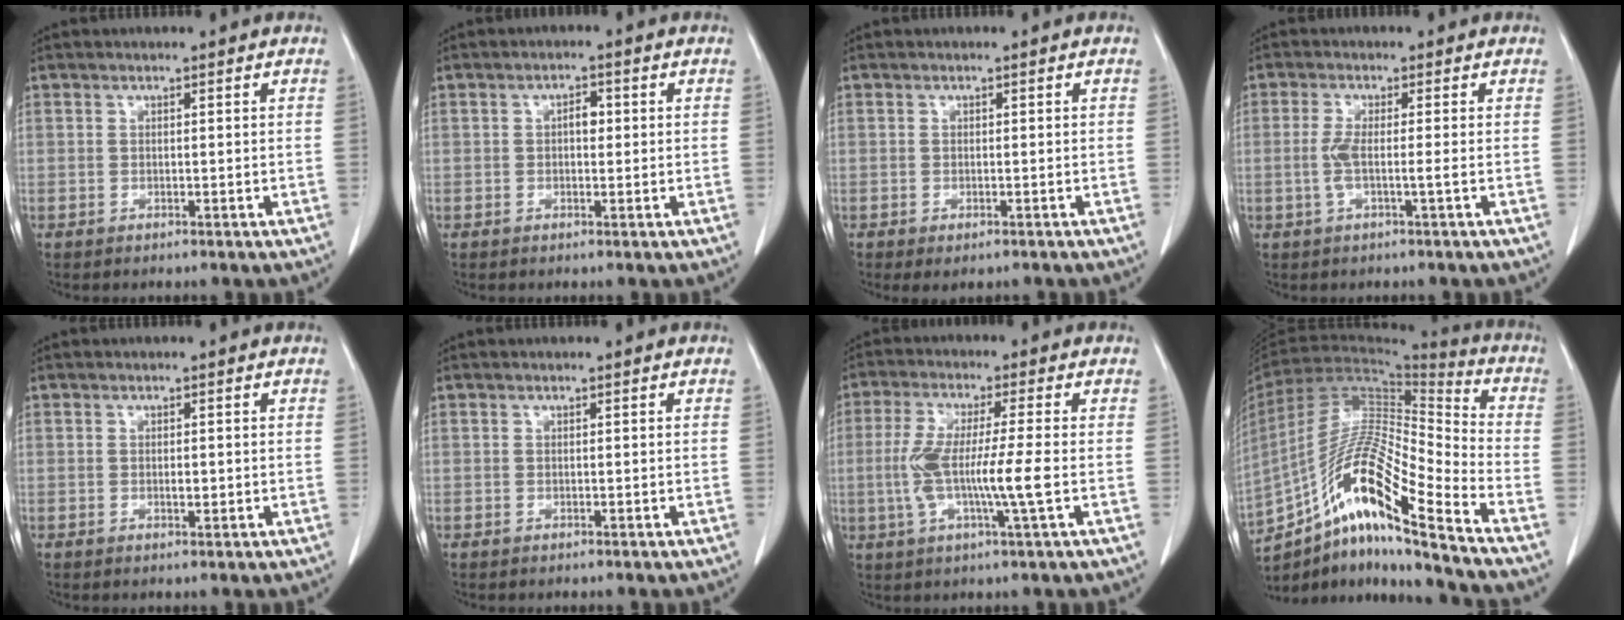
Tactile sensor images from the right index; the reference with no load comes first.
{"total": 2.0, "force": [0.2, 1.1, 1.7], "torque": [-0.024, 0.006, 0.000]}
{"total": 2.5, "force": [-1.8, 0.9, 1.5], "torque": [-0.020, -0.005, -0.021]}
{"total": 2.9, "force": [-0.6, -0.1, 2.9], "torque": [-0.065, 0.000, -0.014]}
{"total": 1.1, "force": [-0.1, 0.5, 1.0], "torque": [-0.018, -0.001, -0.001]}
{"total": 0.0}
{"total": 9.5, "force": [-1.3, -0.1, 9.4], "torque": [-0.187, -0.006, -0.031]}
{"total": 17.9, "force": [-11.8, 0.7, 13.4], "torque": [-0.267, 0.003, -0.215]}